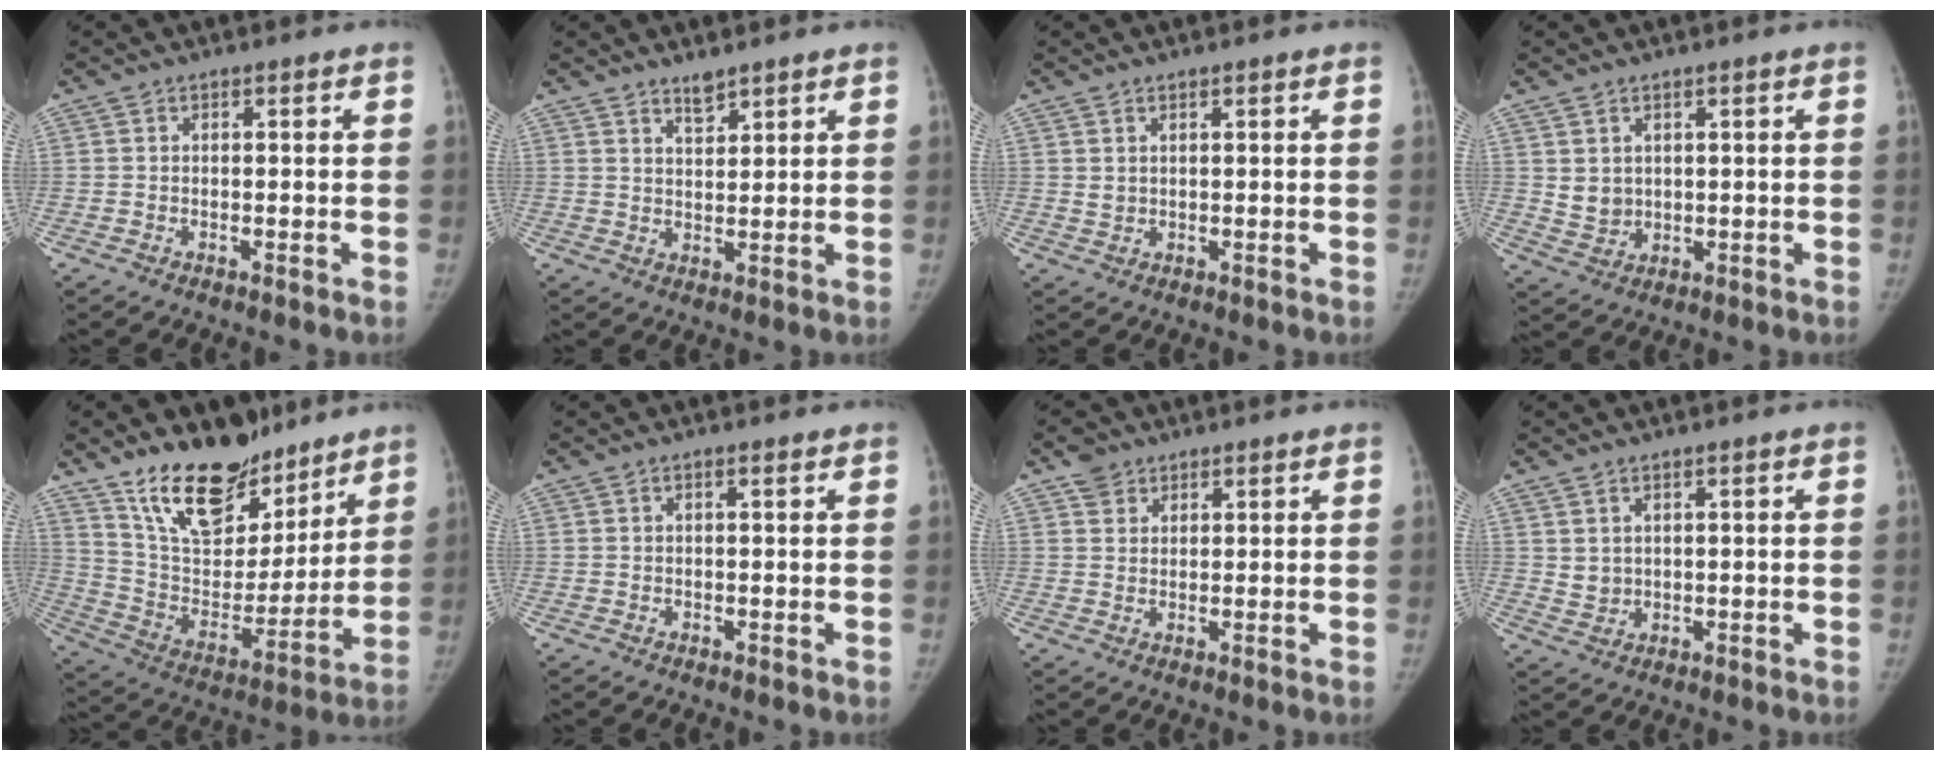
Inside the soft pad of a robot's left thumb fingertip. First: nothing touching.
{"total": 3.2, "force": [2.7, 1.0, 1.5], "torque": [-0.017, -0.024, 0.049]}
{"total": 1.3, "force": [1.0, 0.7, 0.6], "torque": [-0.003, -0.008, 0.020]}
{"total": 3.7, "force": [1.5, 3.0, 1.6], "torque": [-0.019, -0.017, 0.040]}
{"total": 21.5, "force": [15.6, 10.5, 10.4], "torque": [-0.131, -0.088, 0.272]}
{"total": 0.8, "force": [0.4, 0.1, 0.6], "torque": [-0.010, 0.001, 0.007]}
{"total": 3.5, "force": [2.3, 2.5, 0.6], "torque": [0.006, -0.011, 0.040]}
{"total": 2.6, "force": [1.6, 1.7, 1.0], "torque": [-0.011, -0.016, 0.038]}